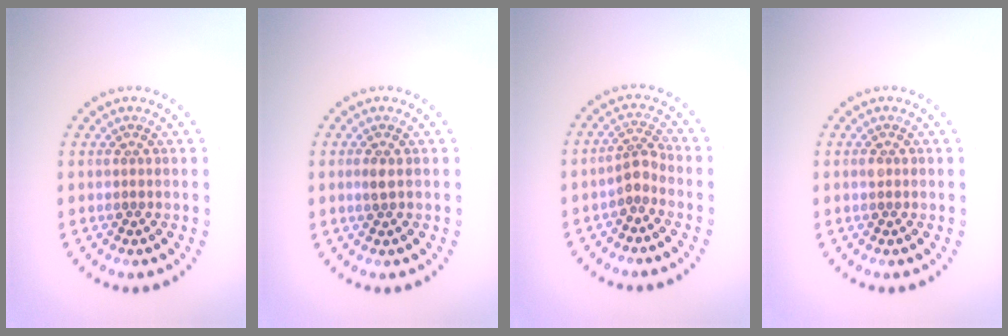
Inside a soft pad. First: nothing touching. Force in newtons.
{"total": 0.8, "press": 0.7, "slide": 0.2}
{"total": 2.0, "press": 1.6, "slide": 1.3}
{"total": 0.9, "press": 0.8, "slide": 0.1}